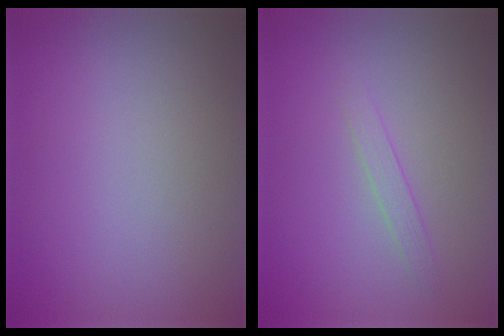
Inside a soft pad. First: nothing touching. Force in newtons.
{"total": 1.0, "press": 1.0, "slide": 0.0}